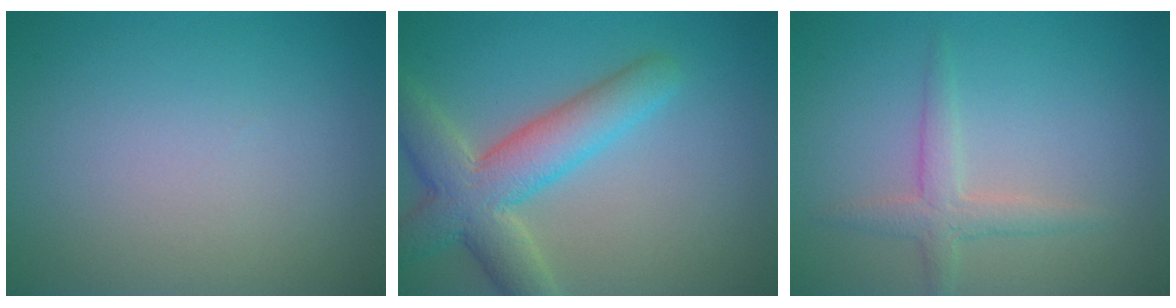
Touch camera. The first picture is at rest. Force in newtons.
{"total": 5.6, "press": 5.6, "slide": 0.6}
{"total": 2.1, "press": 2.1, "slide": 0.1}